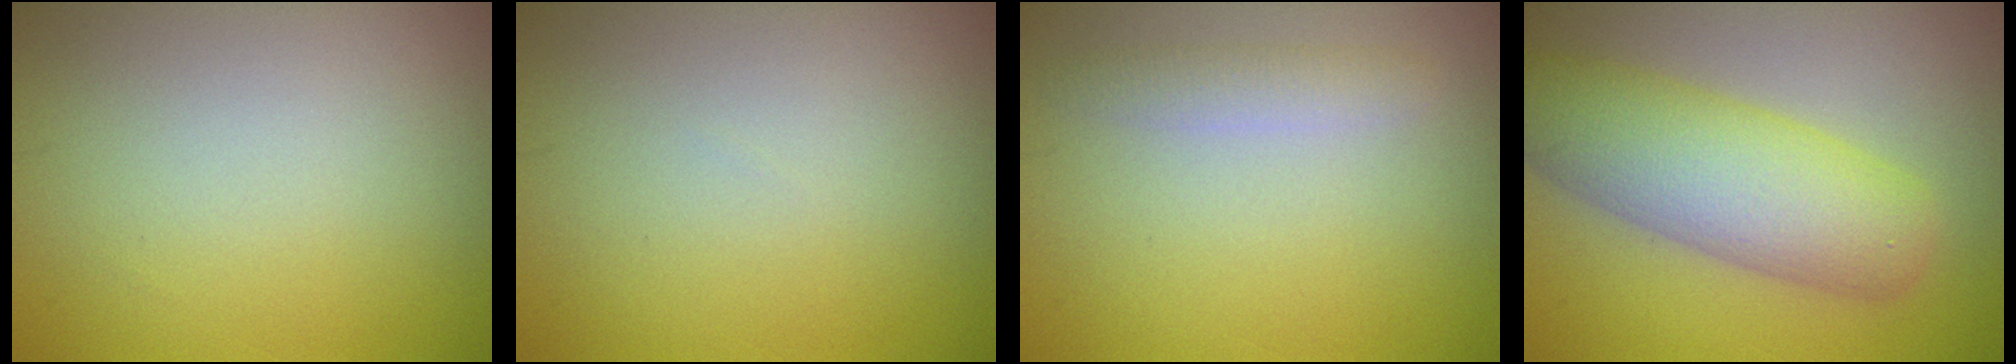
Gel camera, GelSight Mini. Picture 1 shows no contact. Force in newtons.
{"total": 0.0}
{"total": 1.6, "press": 1.6, "slide": 0.0}
{"total": 7.3, "press": 7.3, "slide": 0.3}